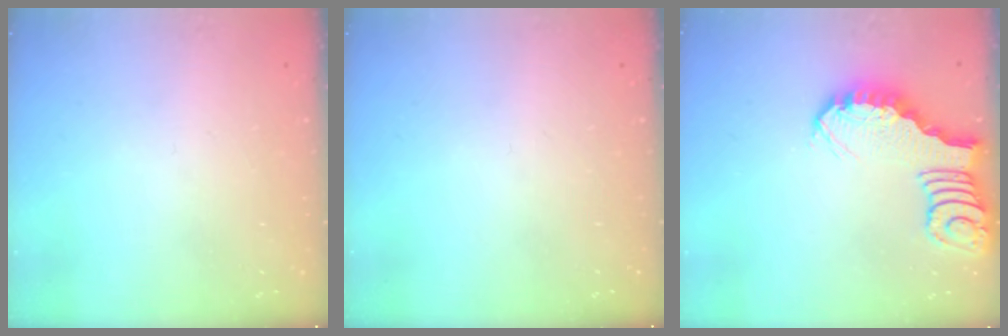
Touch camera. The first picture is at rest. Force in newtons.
{"total": 0.0}
{"total": 2.9, "press": 2.9, "slide": 0.4}